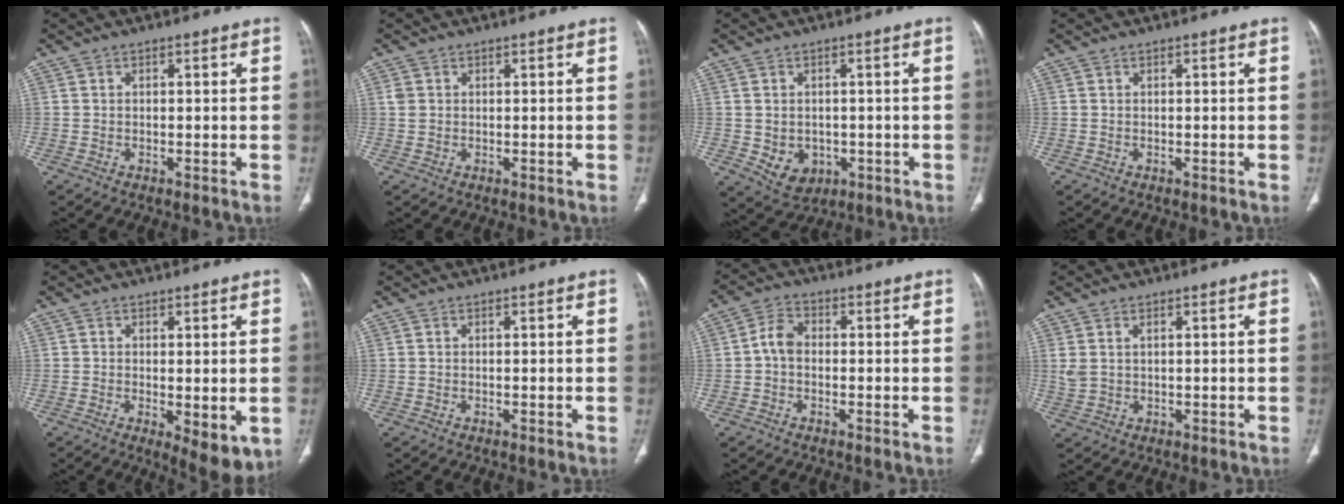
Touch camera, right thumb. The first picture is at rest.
{"total": 1.4, "force": [0.4, 1.2, 0.7], "torque": [-0.010, 0.002, 0.010]}
{"total": 6.4, "force": [-1.4, 5.3, 3.4], "torque": [-0.040, 0.006, -0.002]}
{"total": 0.0}
{"total": 6.8, "force": [-1.4, 2.4, 6.2], "torque": [-0.087, -0.023, -0.013]}
{"total": 0.0}
{"total": 4.2, "force": [-0.4, 3.0, 2.9], "torque": [-0.047, 0.014, -0.017]}
{"total": 3.0, "force": [1.0, 1.8, 2.2], "torque": [-0.054, 0.004, 0.030]}